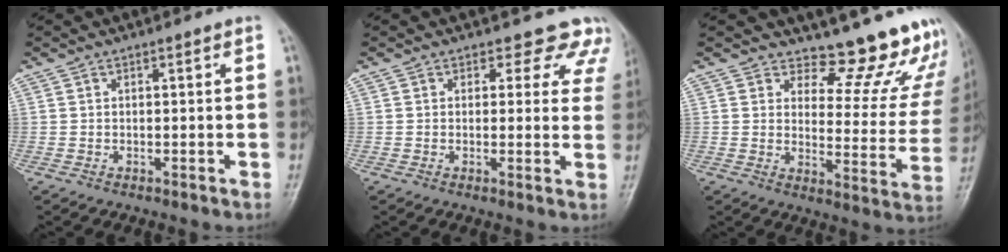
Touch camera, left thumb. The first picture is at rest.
{"total": 7.9, "force": [6.6, 4.3, 0.6], "torque": [0.050, -0.026, 0.044]}
{"total": 15.2, "force": [14.2, 4.5, 2.9], "torque": [0.012, -0.157, 0.154]}